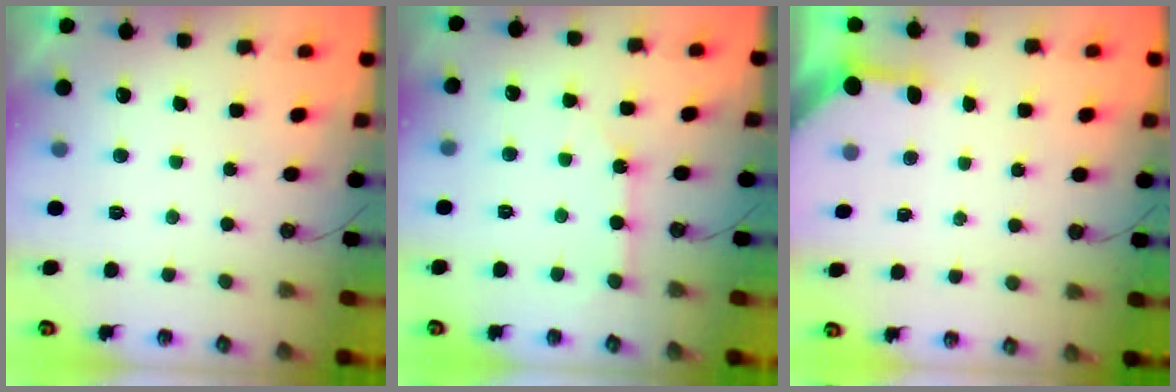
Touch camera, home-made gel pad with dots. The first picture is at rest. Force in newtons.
{"total": 3.3, "press": 3.2, "slide": 0.2}
{"total": 3.2, "press": 3.2, "slide": 0.4}